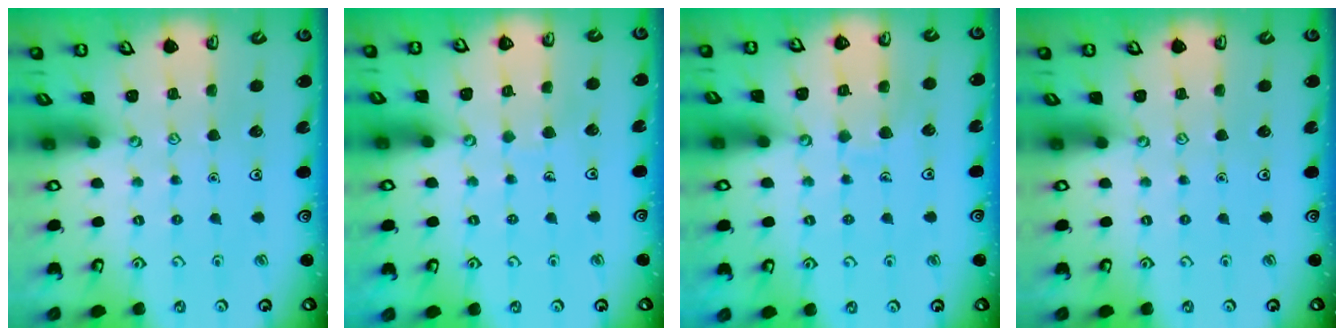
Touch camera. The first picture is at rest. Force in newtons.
{"total": 2.3, "press": 2.3, "slide": 0.1}
{"total": 7.1, "press": 7.1, "slide": 0.7}
{"total": 0.0}